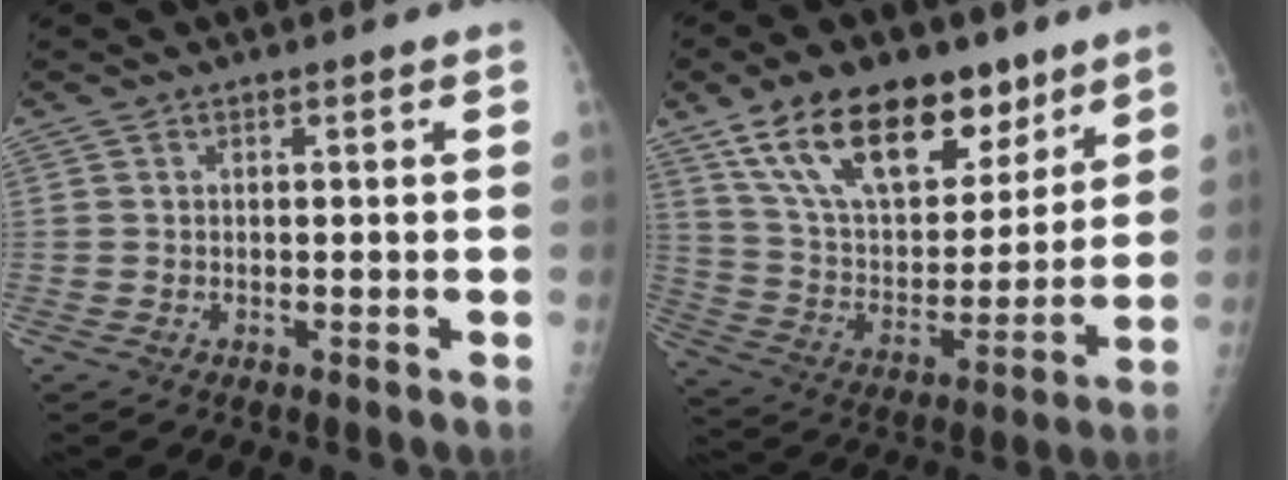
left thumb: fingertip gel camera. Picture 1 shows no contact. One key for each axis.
{"total": 23.1, "fx": 14.3, "fy": 12.0, "fz": 13.6, "tx": -0.195, "ty": -0.044, "tz": 0.257}